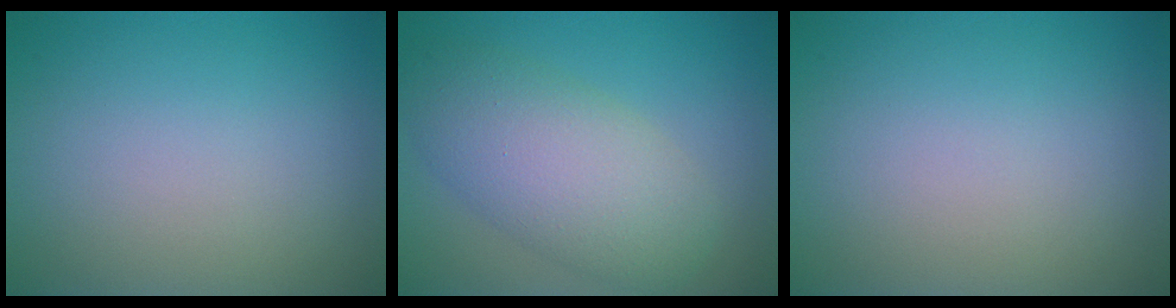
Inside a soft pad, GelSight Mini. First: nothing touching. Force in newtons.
{"total": 6.5, "press": 6.5, "slide": 0.1}
{"total": 0.0}